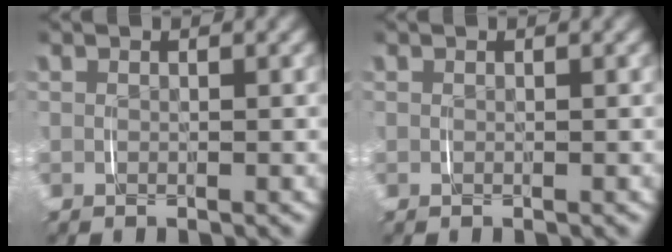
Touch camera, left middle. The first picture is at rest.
{"total": 0.0}